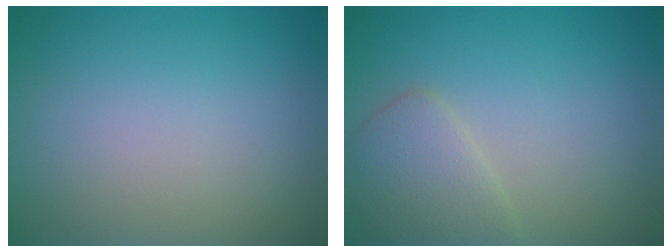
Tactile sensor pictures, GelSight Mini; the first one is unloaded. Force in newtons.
{"total": 2.9, "press": 2.9, "slide": 0.1}